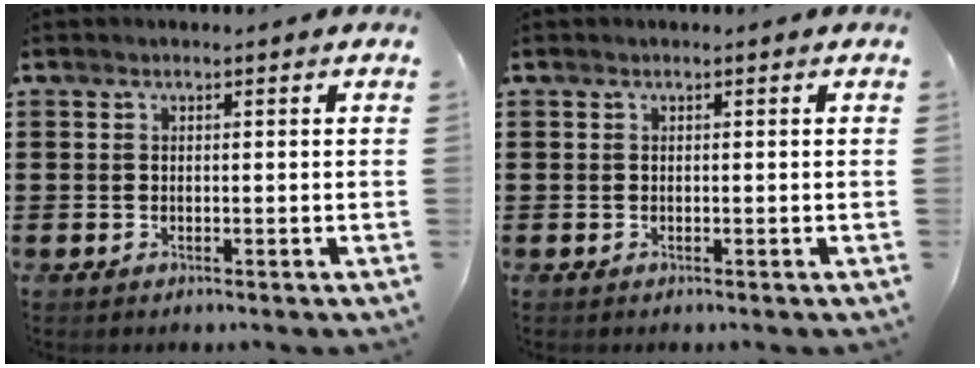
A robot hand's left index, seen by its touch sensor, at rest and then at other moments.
{"total": 0.0}